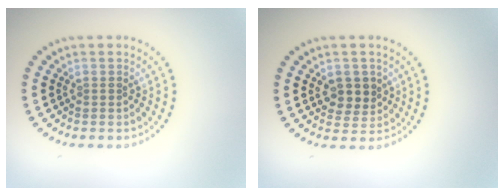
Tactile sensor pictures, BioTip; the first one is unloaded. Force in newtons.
{"total": 2.5, "press": 2.3, "slide": 0.9}